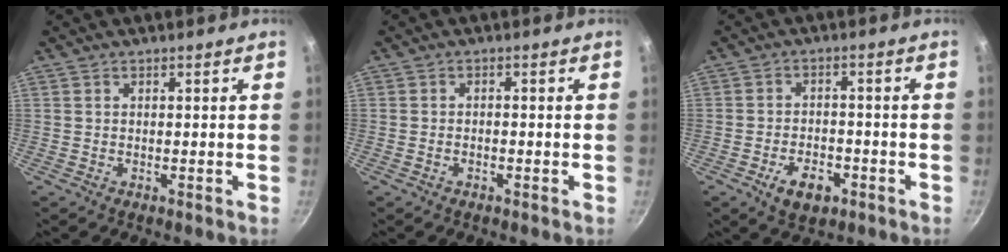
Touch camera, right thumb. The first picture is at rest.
{"total": 1.1, "force": [-0.7, 0.5, 0.7], "torque": [-0.017, 0.011, -0.015]}
{"total": 6.8, "force": [-3.3, 4.0, 4.4], "torque": [-0.059, 0.015, -0.050]}